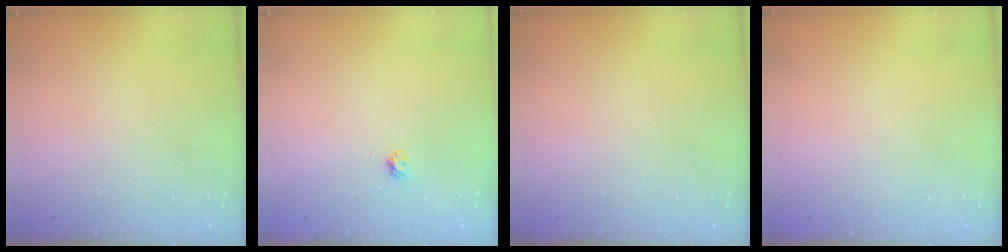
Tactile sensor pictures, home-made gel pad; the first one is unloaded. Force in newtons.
{"total": 2.6, "press": 2.6, "slide": 0.3}
{"total": 0.0}
{"total": 0.0}